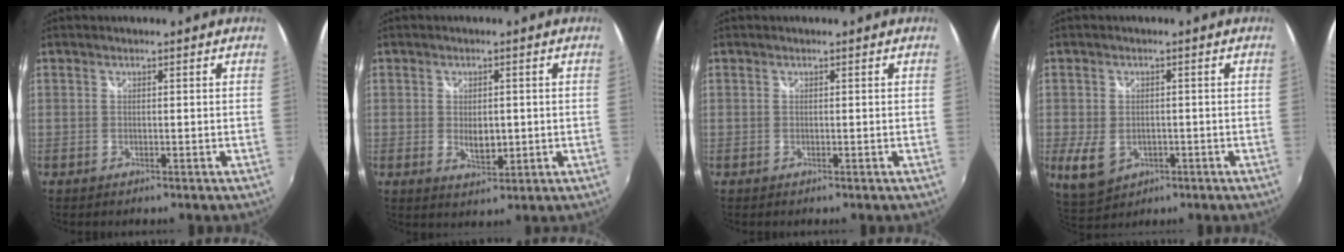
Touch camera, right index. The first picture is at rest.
{"total": 4.3, "force": [-0.4, 2.5, 3.4], "torque": [-0.058, -0.007, -0.001]}
{"total": 0.0}
{"total": 6.7, "force": [-1.9, 5.0, 4.0], "torque": [-0.089, -0.015, -0.023]}